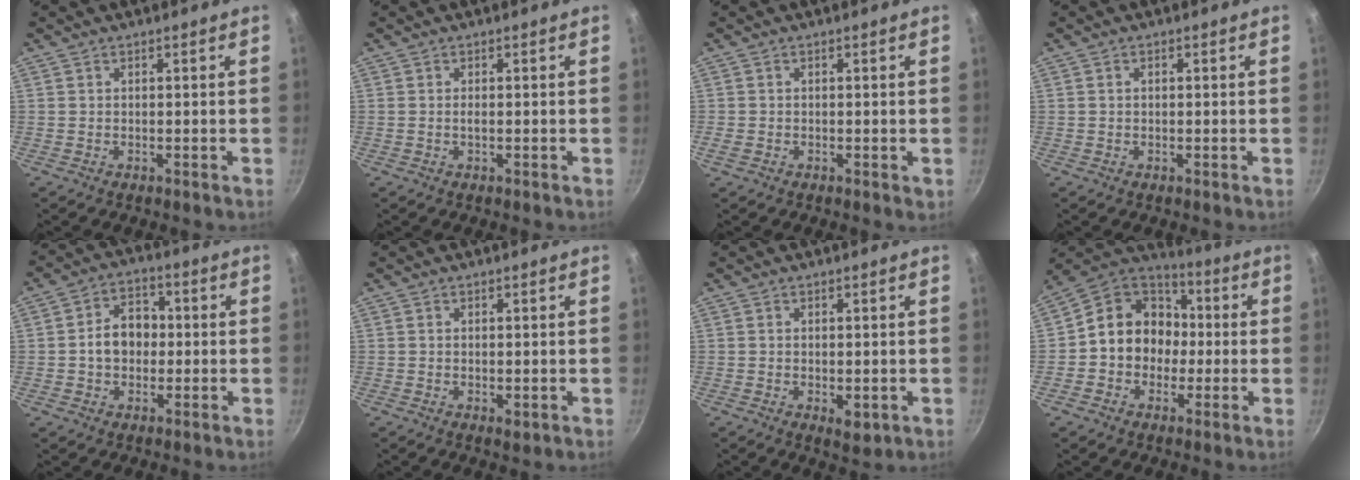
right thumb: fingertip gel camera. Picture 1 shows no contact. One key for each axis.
{"total": 0.7, "fx": -0.1, "fy": 0.2, "fz": 0.6, "tx": -0.014, "ty": 0.000, "tz": -0.002}
{"total": 1.9, "fx": -0.4, "fy": 1.4, "fz": 1.2, "tx": -0.019, "ty": 0.000, "tz": -0.006}
{"total": 0.6, "fx": 0.1, "fy": 0.5, "fz": 0.5, "tx": -0.007, "ty": 0.005, "tz": 0.001}
{"total": 8.4, "fx": -0.3, "fy": 6.5, "fz": 5.3, "tx": -0.053, "ty": 0.022, "tz": -0.013}
{"total": 1.4, "fx": 0.1, "fy": 0.8, "fz": 1.2, "tx": -0.018, "ty": -0.004, "tz": 0.002}
{"total": 3.3, "fx": -0.6, "fy": 1.8, "fz": 2.7, "tx": -0.042, "ty": -0.012, "tz": -0.005}
{"total": 14.5, "fx": -0.5, "fy": 12.5, "fz": 7.3, "tx": -0.074, "ty": 0.040, "tz": -0.026}